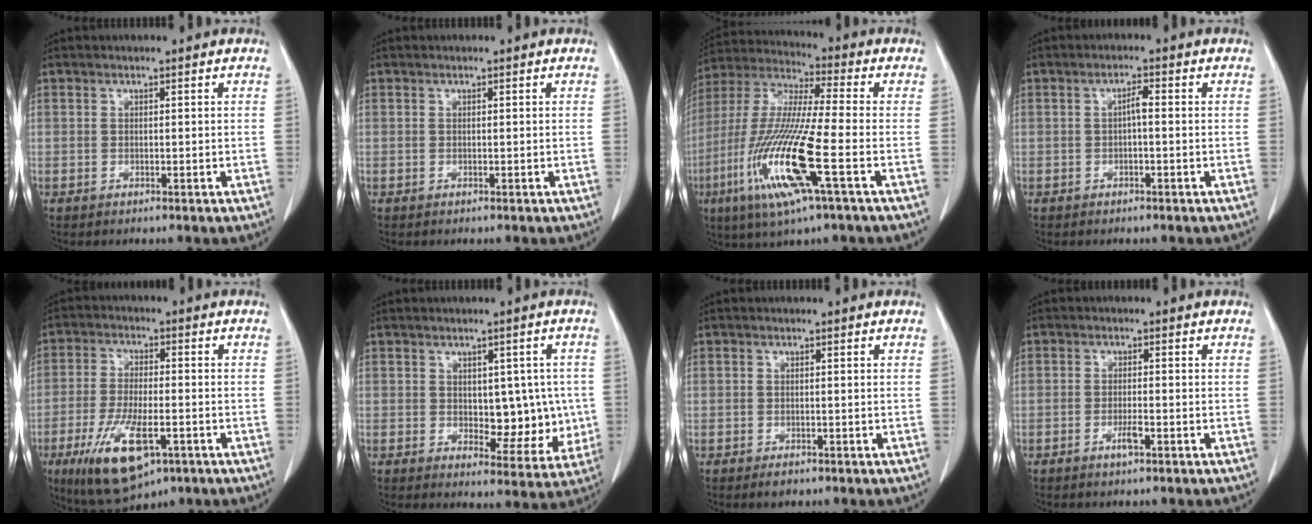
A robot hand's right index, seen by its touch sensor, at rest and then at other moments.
{"total": 0.0}
{"total": 17.4, "force": [-6.0, 0.9, 16.4], "torque": [-0.348, -0.024, -0.116]}
{"total": 1.7, "force": [-0.1, 0.1, 1.7], "torque": [-0.028, 0.004, -0.003]}
{"total": 12.5, "force": [-5.7, 4.3, 10.2], "torque": [-0.200, -0.018, -0.088]}
{"total": 8.0, "force": [0.1, 4.5, 6.6], "torque": [-0.061, 0.008, 0.014]}
{"total": 1.4, "force": [-1.0, 0.7, 0.7], "torque": [-0.011, -0.001, -0.011]}
{"total": 2.1, "force": [-1.1, 0.2, 1.8], "torque": [-0.034, -0.001, -0.020]}